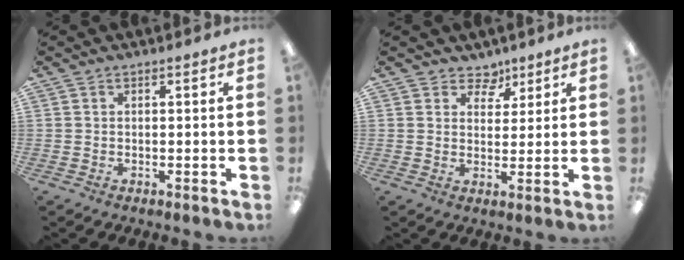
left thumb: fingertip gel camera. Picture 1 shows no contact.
{"total": 5.2, "force": [3.6, 3.6, 0.8], "torque": [-0.001, -0.023, 0.063]}